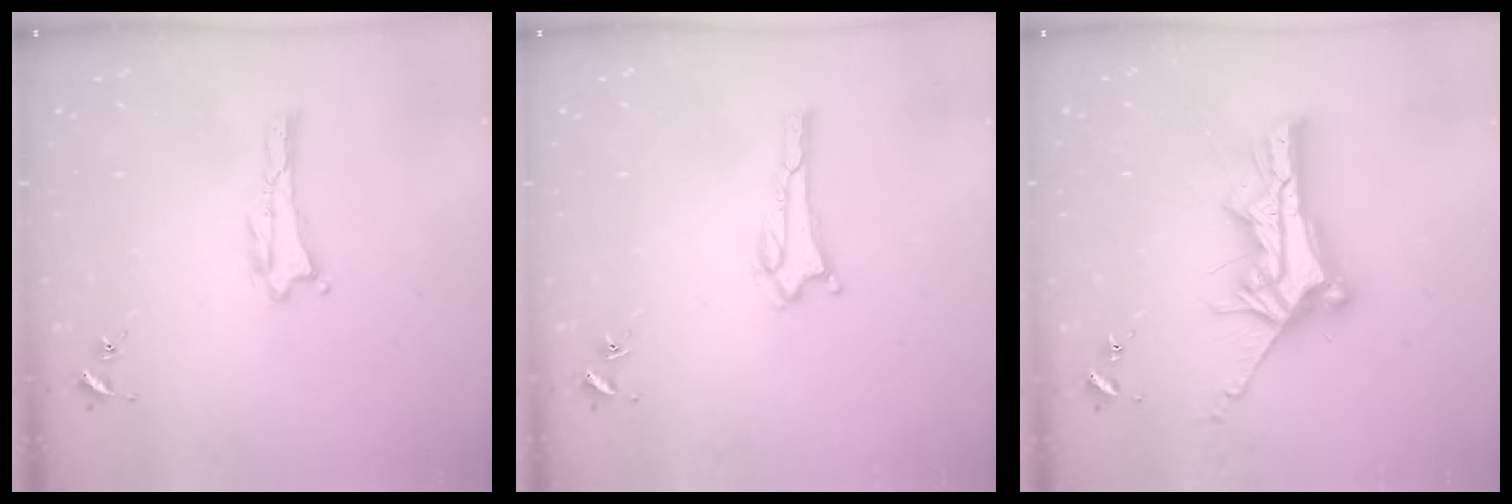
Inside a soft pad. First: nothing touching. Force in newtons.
{"total": 1.1, "press": 1.0, "slide": 0.1}
{"total": 10.4, "press": 10.4, "slide": 1.0}